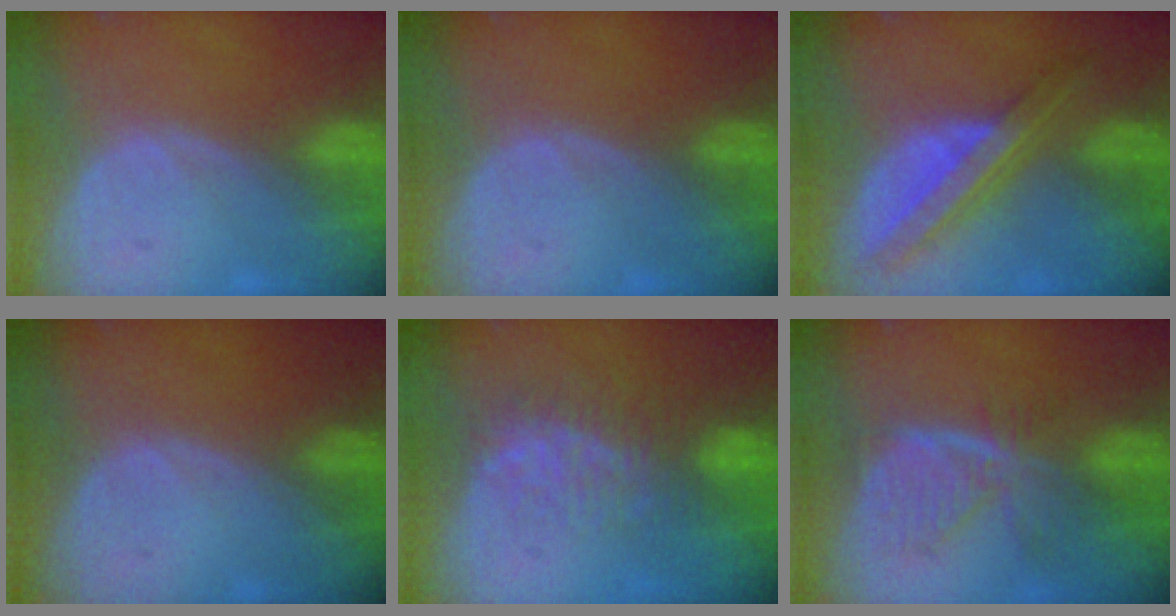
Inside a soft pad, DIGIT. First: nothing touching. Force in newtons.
{"total": 0.0}
{"total": 8.2, "press": 6.9, "slide": 4.4}
{"total": 0.0}
{"total": 7.6, "press": 7.1, "slide": 2.9}
{"total": 7.8, "press": 6.8, "slide": 3.7}